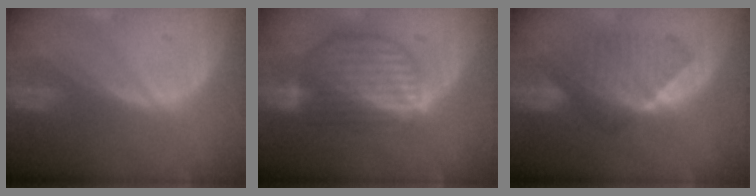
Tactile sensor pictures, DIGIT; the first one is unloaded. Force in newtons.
{"total": 9.1, "press": 7.8, "slide": 4.7}
{"total": 7.1, "press": 7.1, "slide": 0.2}